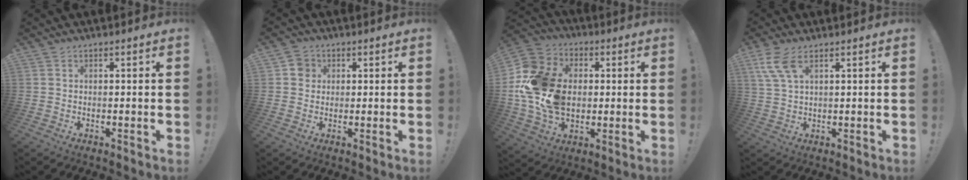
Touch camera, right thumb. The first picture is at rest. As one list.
[{"total": 4.2, "force": [0.9, 3.8, 1.3], "torque": [-0.011, 0.006, 0.016]}, {"total": 20.5, "force": [1.3, 15.7, 13.2], "torque": [-0.241, 0.014, 0.034]}, {"total": 7.2, "force": [4.1, 2.5, 5.4], "torque": [-0.111, -0.005, 0.080]}]